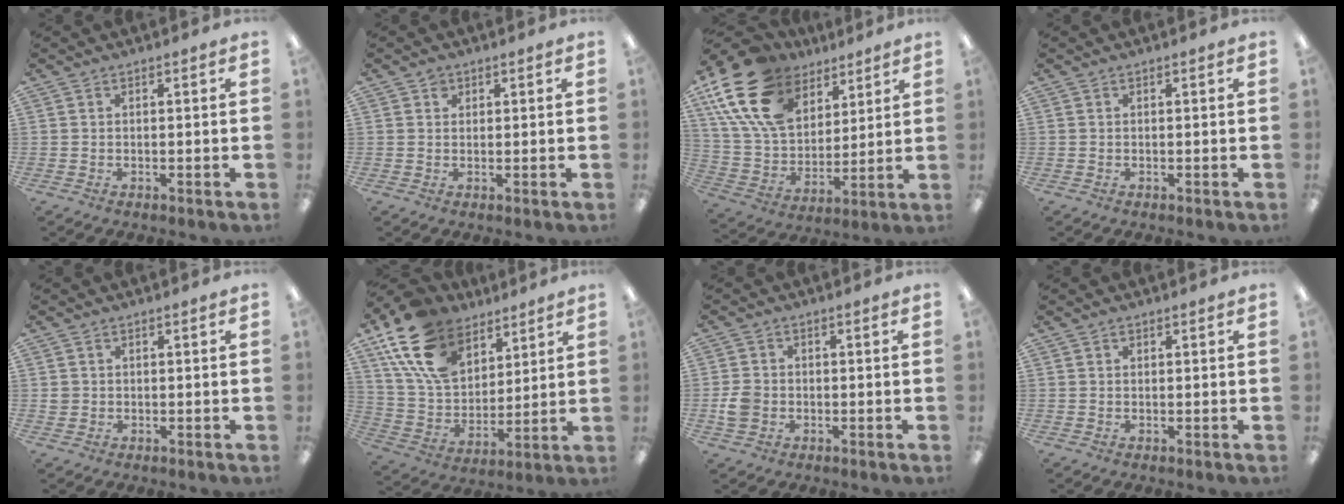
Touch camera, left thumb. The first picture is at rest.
{"total": 1.6, "force": [0.9, 1.3, 0.4], "torque": [-0.002, -0.001, 0.015]}
{"total": 21.2, "force": [11.8, 13.4, 11.5], "torque": [-0.255, -0.045, 0.219]}
{"total": 0.0}
{"total": 1.7, "force": [0.1, 1.7, 0.3], "torque": [-0.007, 0.004, 0.000]}
{"total": 19.2, "force": [11.5, 12.2, 9.5], "torque": [-0.199, -0.042, 0.217]}
{"total": 4.6, "force": [-1.0, 3.9, 2.1], "torque": [-0.033, 0.005, -0.019]}
{"total": 0.6, "force": [0.2, 0.5, 0.2], "torque": [-0.004, 0.003, 0.004]}